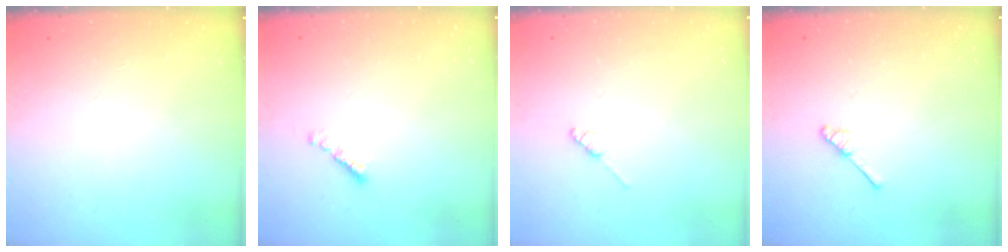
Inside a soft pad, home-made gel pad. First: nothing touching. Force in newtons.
{"total": 2.2, "press": 2.1, "slide": 0.7}
{"total": 2.0, "press": 1.9, "slide": 0.3}
{"total": 3.0, "press": 2.9, "slide": 0.5}